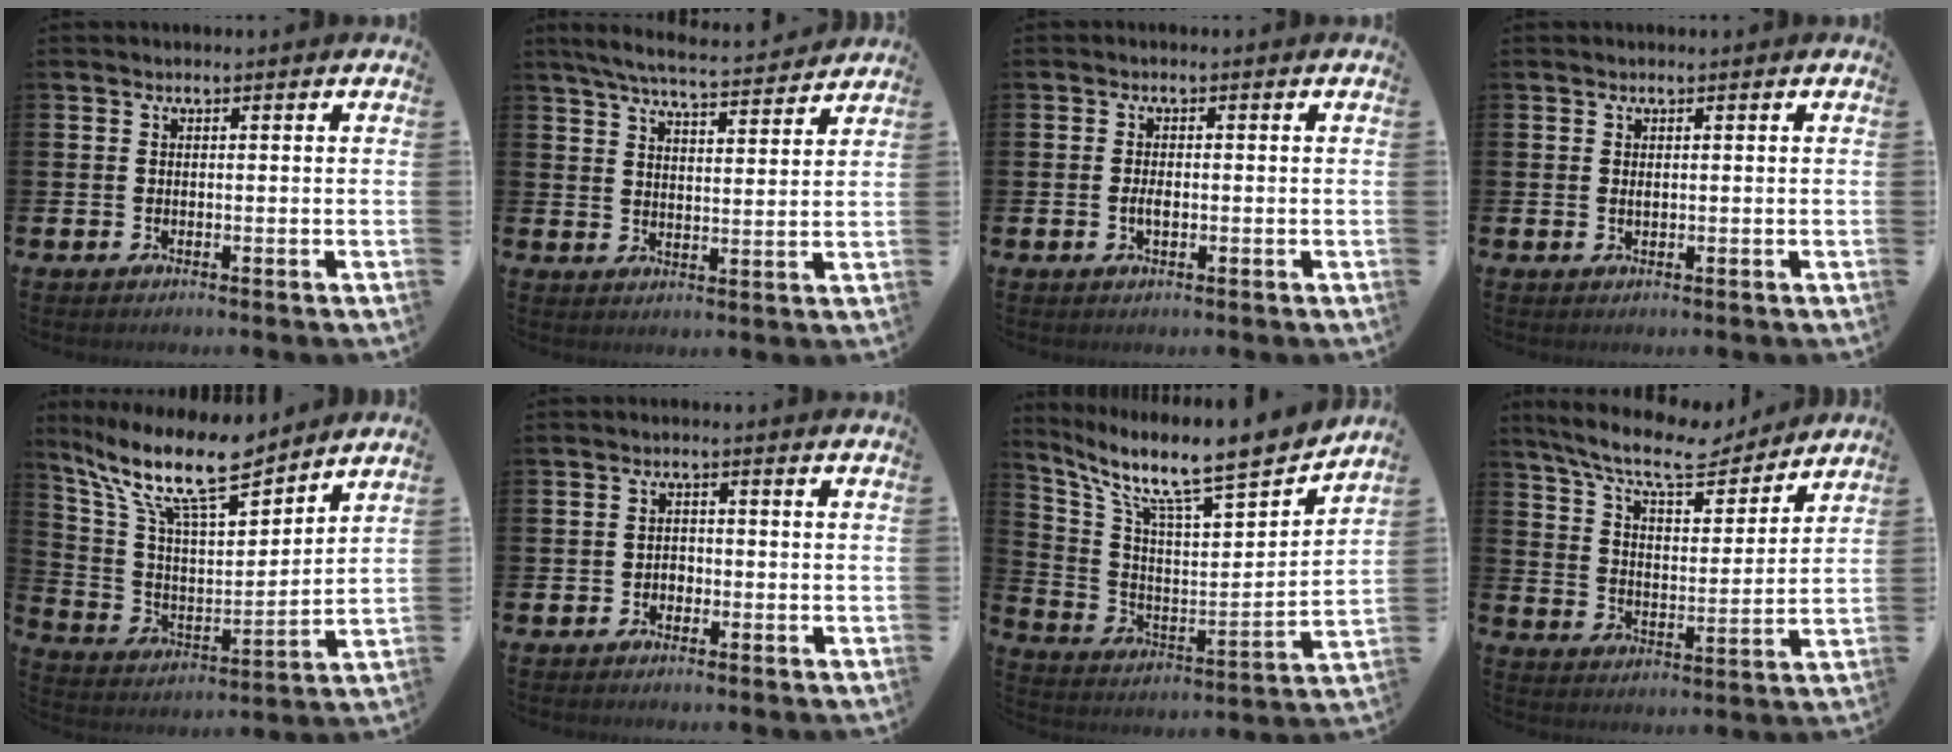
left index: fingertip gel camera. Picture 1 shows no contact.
{"total": 5.9, "force": [5.6, 0.3, 1.8], "torque": [-0.050, -0.038, 0.096]}
{"total": 1.7, "force": [-0.3, 0.8, 1.5], "torque": [-0.028, 0.002, -0.006]}
{"total": 0.6, "force": [0.2, 0.2, 0.5], "torque": [-0.010, 0.002, 0.004]}
{"total": 13.7, "force": [11.2, 3.3, 7.2], "torque": [-0.169, -0.059, 0.194]}
{"total": 1.4, "force": [-0.7, 1.1, 0.4], "torque": [-0.009, 0.003, -0.017]}
{"total": 10.7, "force": [9.1, 1.6, 5.4], "torque": [-0.135, -0.074, 0.143]}
{"total": 10.6, "force": [9.4, 2.1, 4.4], "torque": [-0.113, -0.057, 0.162]}